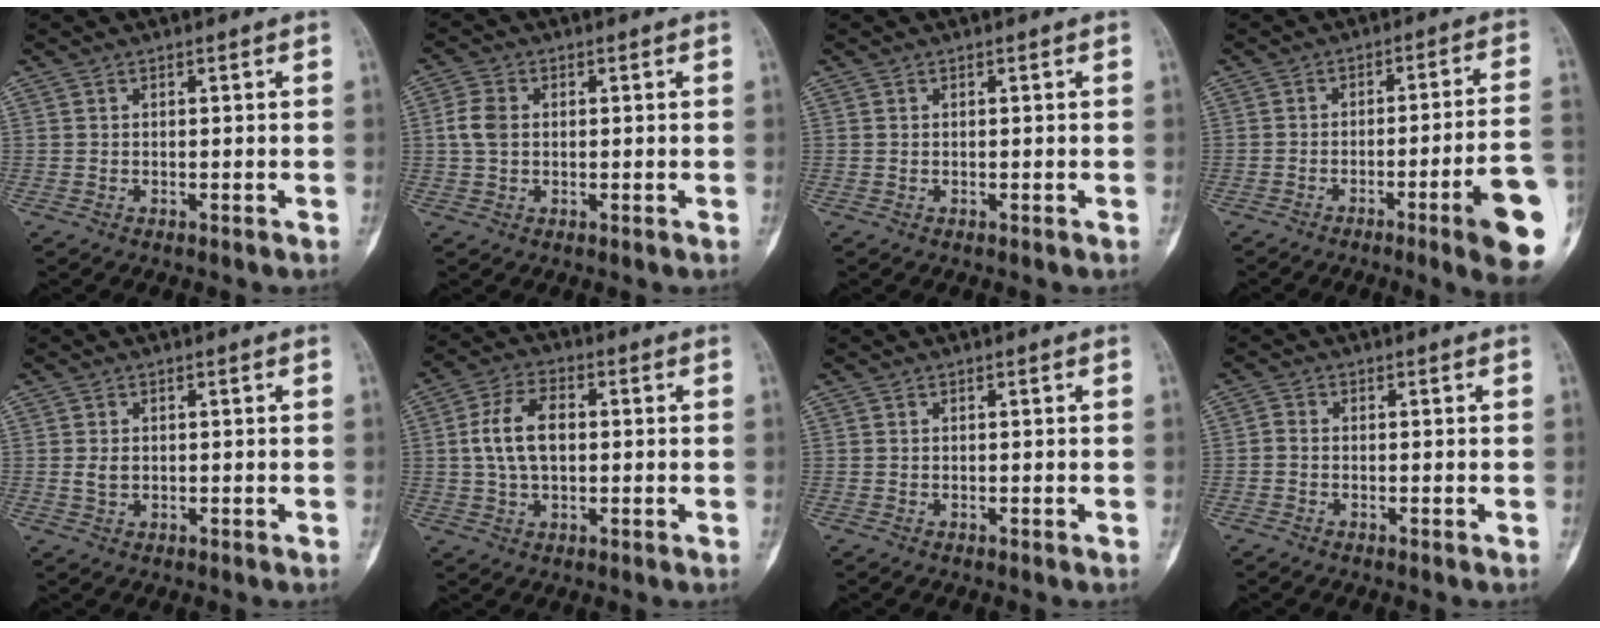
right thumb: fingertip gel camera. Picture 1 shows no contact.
{"total": 4.3, "force": [0.3, 3.1, 2.9], "torque": [-0.065, 0.008, 0.002]}
{"total": 0.0}
{"total": 14.6, "force": [-5.6, 0.7, 13.5], "torque": [-0.148, 0.019, -0.076]}
{"total": 1.9, "force": [0.1, 1.4, 1.3], "torque": [-0.024, 0.000, 0.004]}
{"total": 10.6, "force": [0.8, 6.3, 8.5], "torque": [-0.151, 0.018, 0.012]}
{"total": 0.0}
{"total": 1.2, "force": [-0.5, 0.9, 0.8], "torque": [-0.014, 0.001, -0.015]}